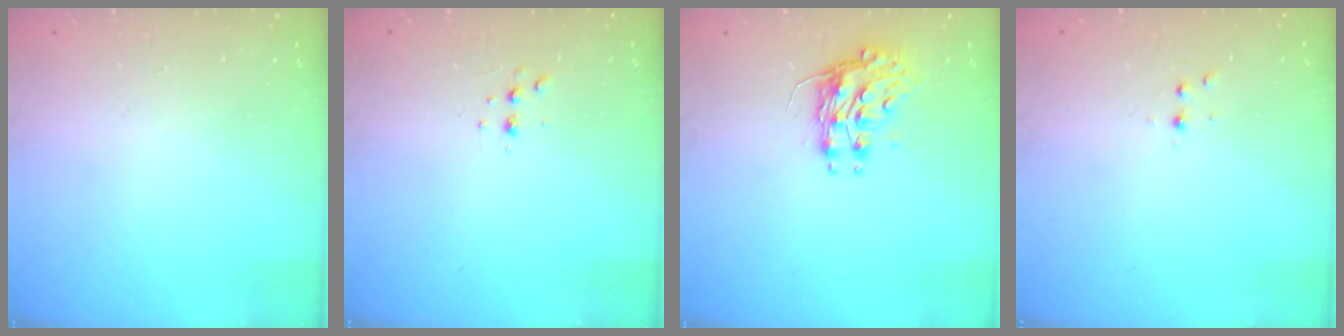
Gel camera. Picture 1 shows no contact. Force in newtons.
{"total": 3.1, "press": 3.0, "slide": 0.6}
{"total": 8.4, "press": 8.4, "slide": 0.3}
{"total": 3.0, "press": 2.6, "slide": 1.5}